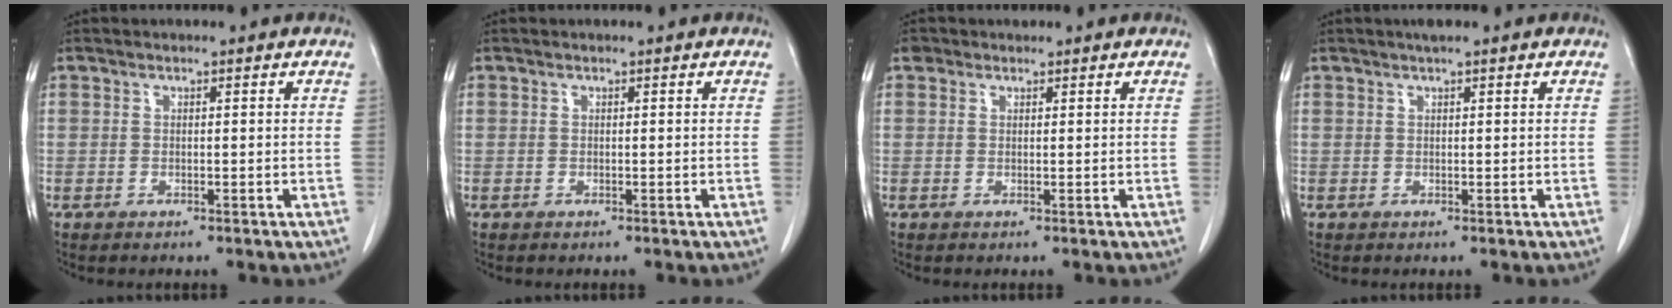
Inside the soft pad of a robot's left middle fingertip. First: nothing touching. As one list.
[{"total": 0.0}, {"total": 1.0, "force": [0.6, 0.8, 0.0], "torque": [0.002, 0.010, 0.008]}, {"total": 1.4, "force": [1.0, -0.1, 1.0], "torque": [-0.016, 0.009, 0.017]}]